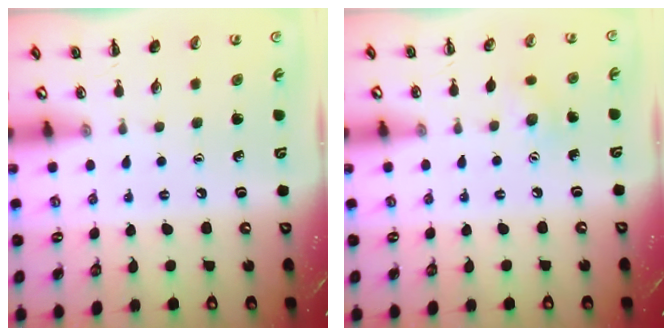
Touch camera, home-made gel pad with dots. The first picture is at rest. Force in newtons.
{"total": 5.8, "press": 5.7, "slide": 1.3}